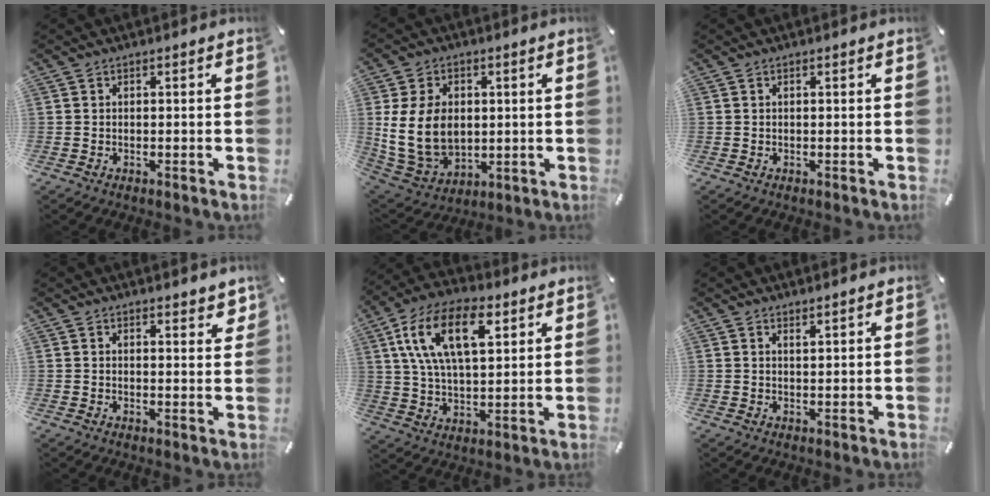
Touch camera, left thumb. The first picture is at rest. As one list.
[{"total": 14.2, "force": [1.5, 10.8, 9.1], "torque": [-0.195, 0.001, 0.028]}, {"total": 0.0}, {"total": 2.7, "force": [2.4, 1.0, 0.8], "torque": [-0.003, -0.013, 0.041]}, {"total": 17.2, "force": [7.2, 8.9, 12.8], "torque": [-0.259, -0.005, 0.121]}, {"total": 1.4, "force": [1.3, 0.1, 0.6], "torque": [-0.011, -0.003, 0.024]}]